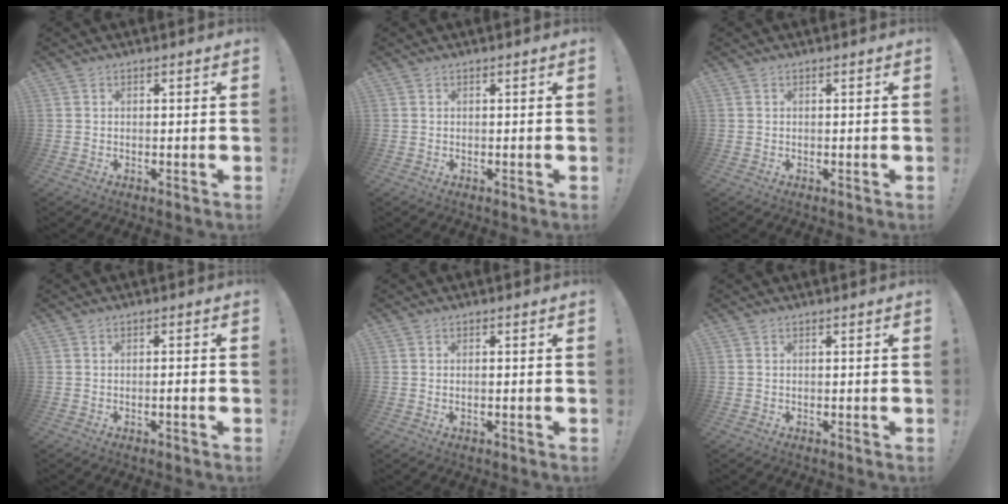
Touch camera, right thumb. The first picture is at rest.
{"total": 0.0}
{"total": 0.0}
{"total": 1.6, "force": [-0.9, -0.2, 1.2], "torque": [-0.025, 0.001, -0.015]}
{"total": 0.8, "force": [-0.4, -0.2, 0.6], "torque": [-0.010, -0.002, -0.008]}
{"total": 0.0}